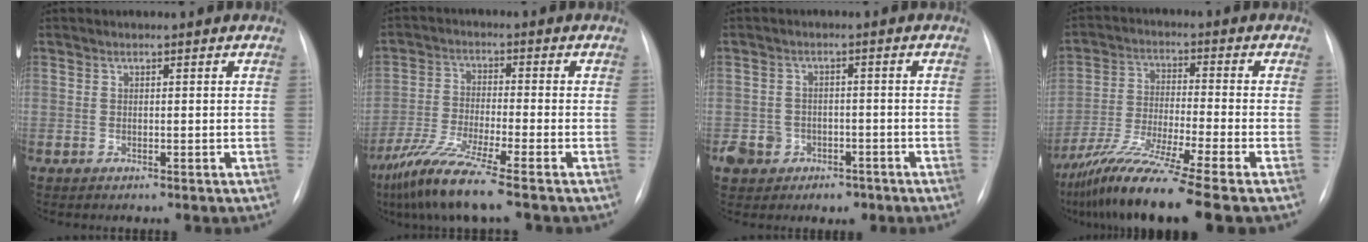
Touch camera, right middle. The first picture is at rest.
{"total": 9.4, "force": [-6.8, -0.6, 6.5], "torque": [-0.137, -0.039, -0.132]}
{"total": 5.3, "force": [-2.8, 4.4, 1.1], "torque": [-0.011, 0.018, -0.034]}
{"total": 13.7, "force": [-10.4, -1.5, 8.8], "torque": [-0.172, -0.042, -0.185]}